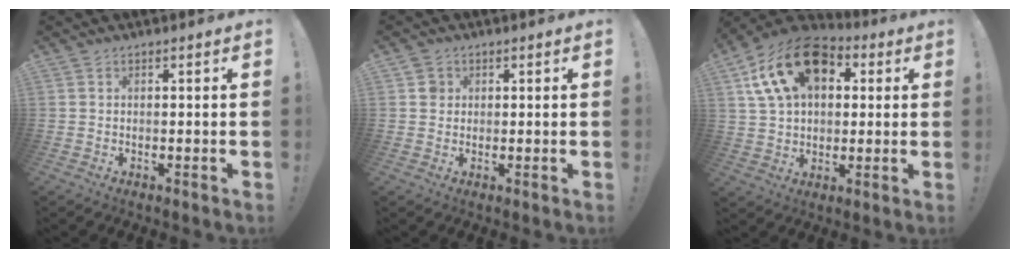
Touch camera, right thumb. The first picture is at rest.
{"total": 2.7, "force": [0.8, 2.5, 0.5], "torque": [-0.006, 0.004, 0.013]}
{"total": 19.2, "force": [7.5, 12.7, 12.2], "torque": [-0.210, -0.020, 0.137]}